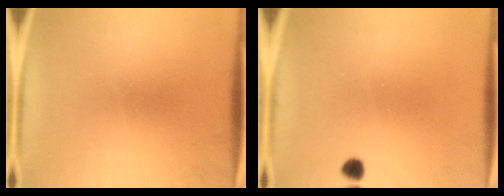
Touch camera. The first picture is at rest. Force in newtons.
{"total": 1.7}